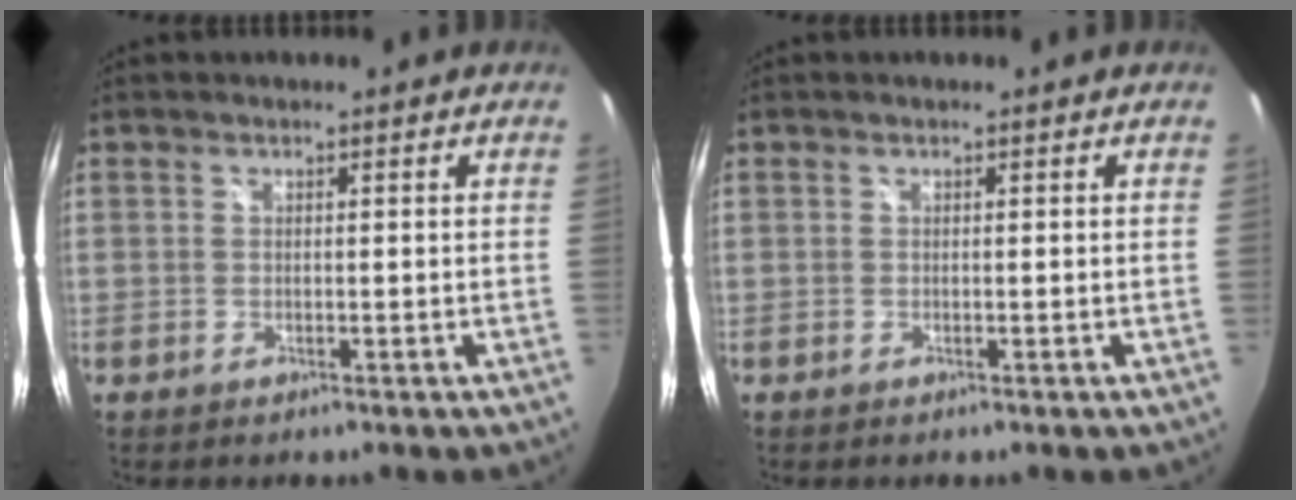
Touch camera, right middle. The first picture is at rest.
{"total": 0.0}